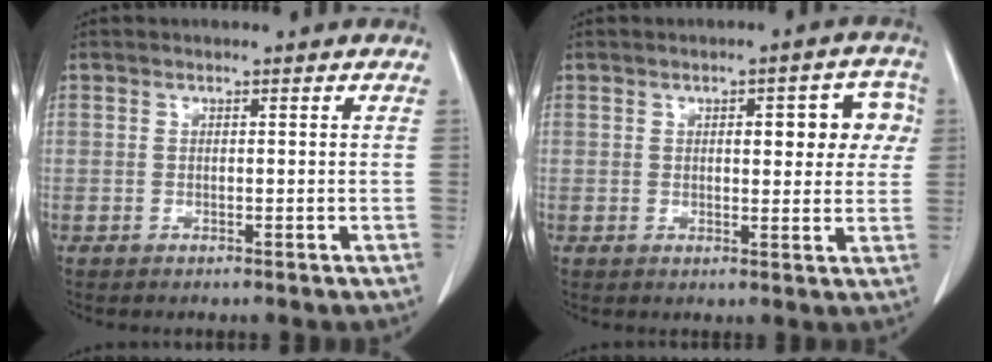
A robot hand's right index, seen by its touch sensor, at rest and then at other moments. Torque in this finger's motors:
{"motor_torque": [0.20, 0.15, 0.11, 0.02]}